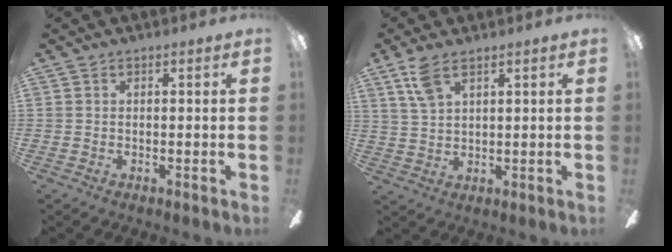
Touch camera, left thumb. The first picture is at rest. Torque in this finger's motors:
{"motor_torque": [0.02, -0.01, -0.04, -0.01, -0.02]}